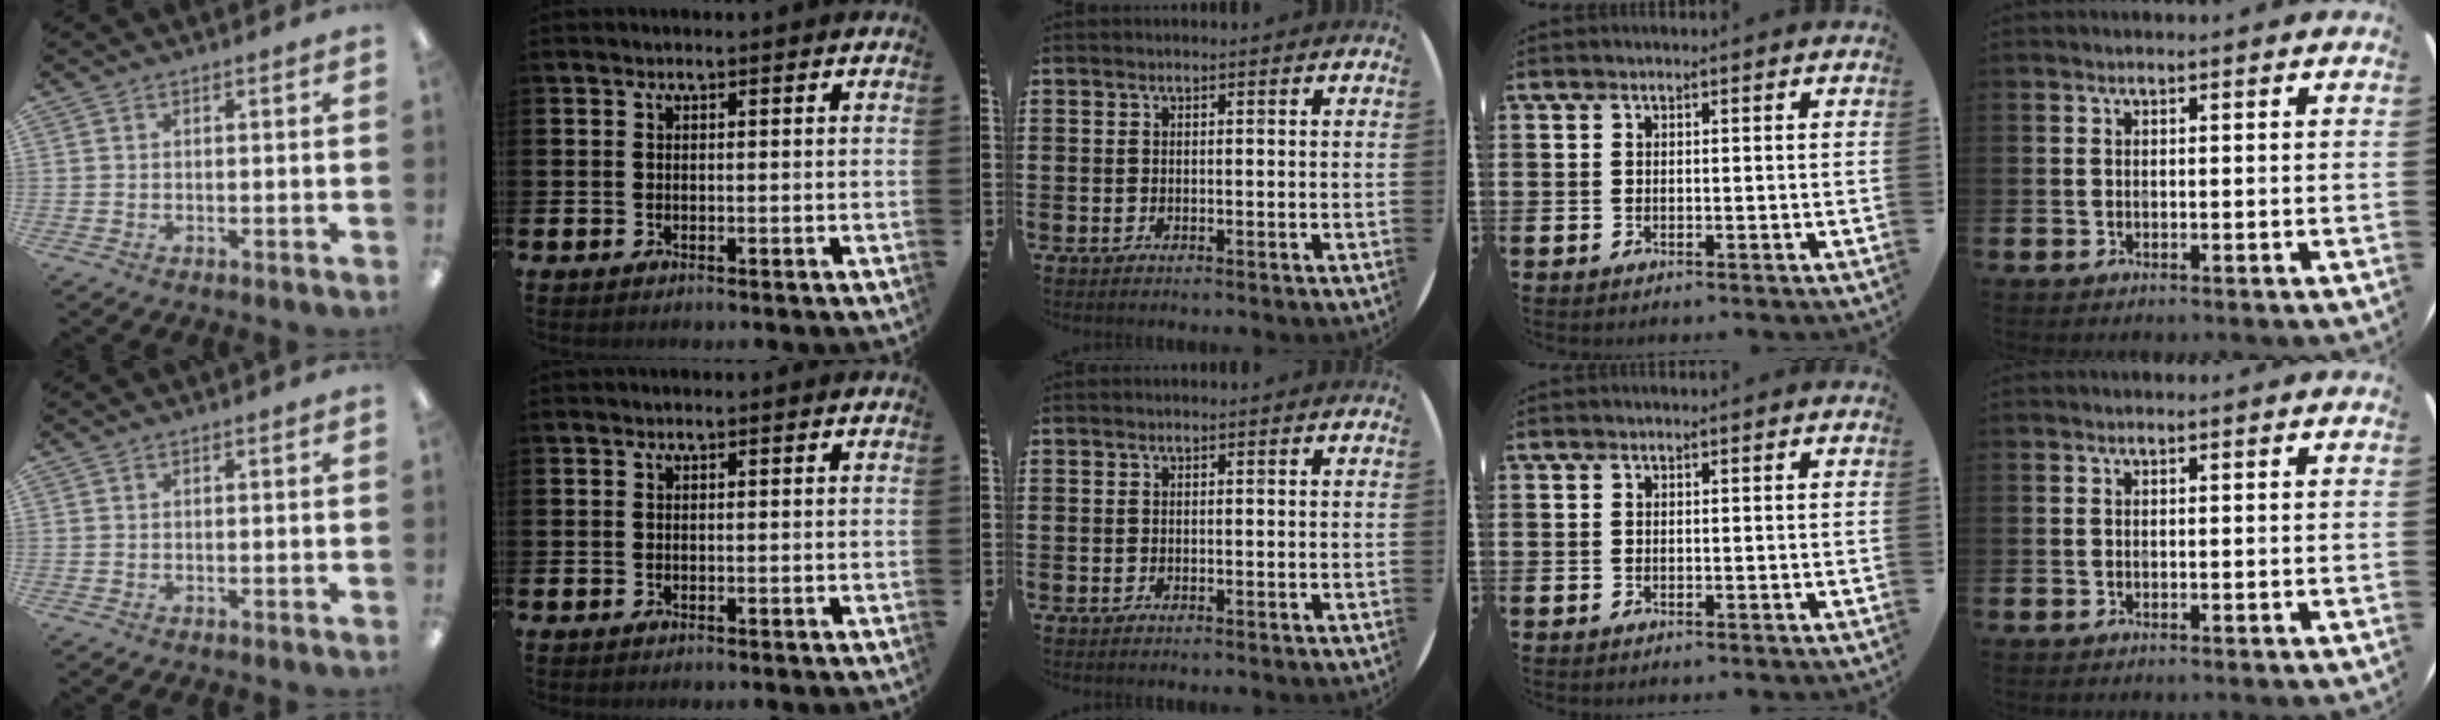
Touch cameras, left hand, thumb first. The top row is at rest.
{}